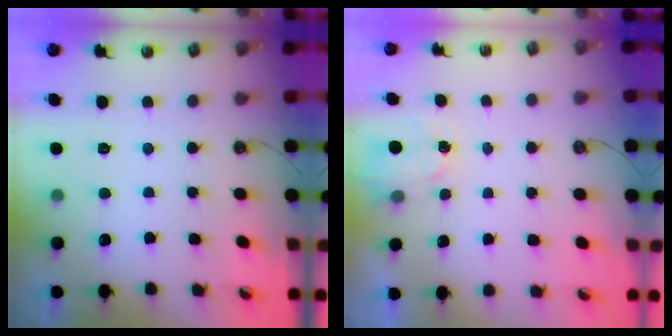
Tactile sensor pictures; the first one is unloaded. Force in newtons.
{"total": 2.6, "press": 2.6, "slide": 0.3}